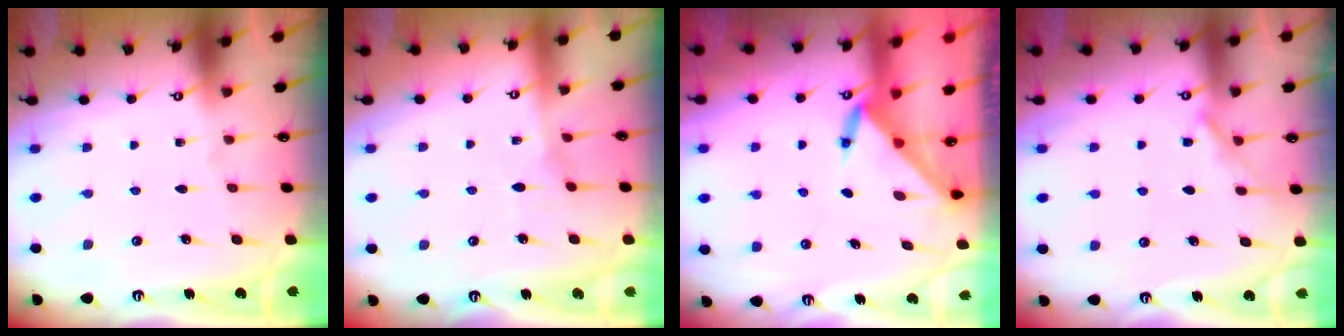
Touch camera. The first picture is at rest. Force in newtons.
{"total": 5.2, "press": 5.1, "slide": 0.8}
{"total": 3.4, "press": 3.4, "slide": 0.3}
{"total": 3.1, "press": 3.0, "slide": 0.6}